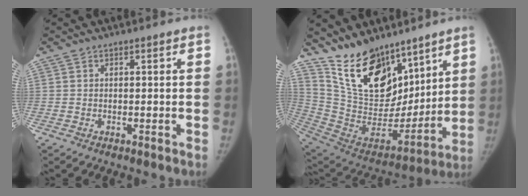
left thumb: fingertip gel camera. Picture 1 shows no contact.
{"total": 21.7, "force": [15.5, 10.9, 10.5], "torque": [-0.139, -0.081, 0.287]}